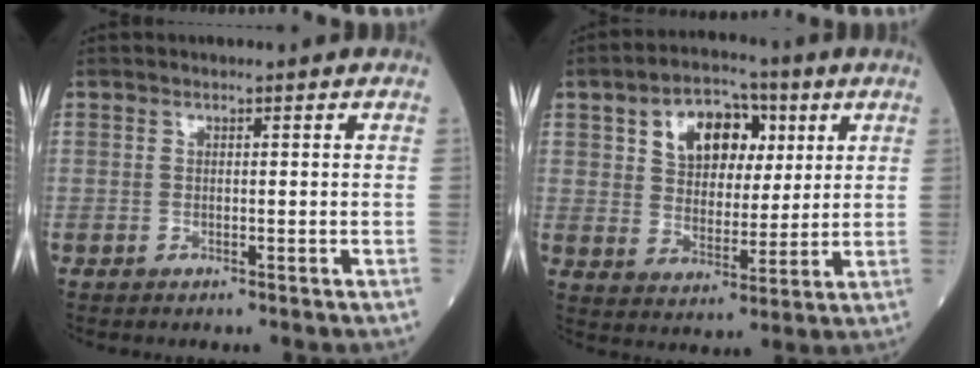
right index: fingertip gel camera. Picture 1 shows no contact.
{"total": 10.6, "force": [4.2, 6.9, 6.8], "torque": [-0.115, 0.028, 0.071]}